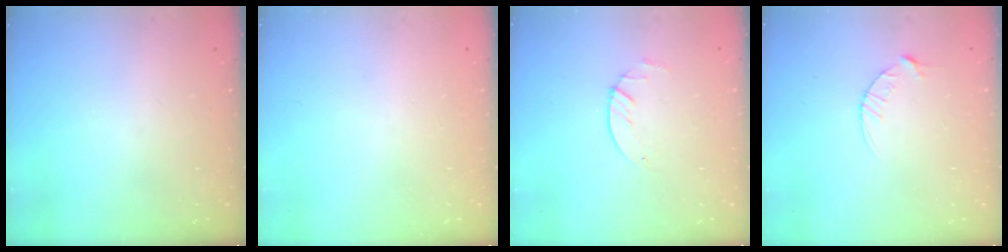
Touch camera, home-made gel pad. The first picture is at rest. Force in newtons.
{"total": 0.0}
{"total": 1.8, "press": 1.8, "slide": 0.2}
{"total": 3.0, "press": 3.0, "slide": 0.4}